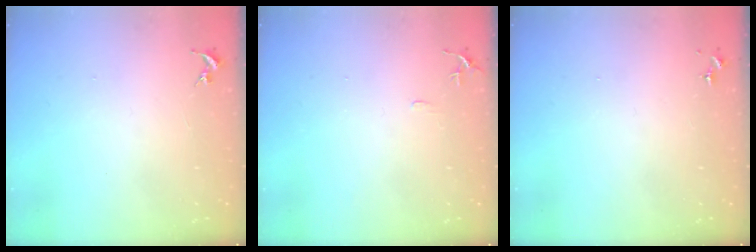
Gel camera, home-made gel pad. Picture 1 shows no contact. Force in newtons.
{"total": 5.3, "press": 5.2, "slide": 0.6}
{"total": 0.0}